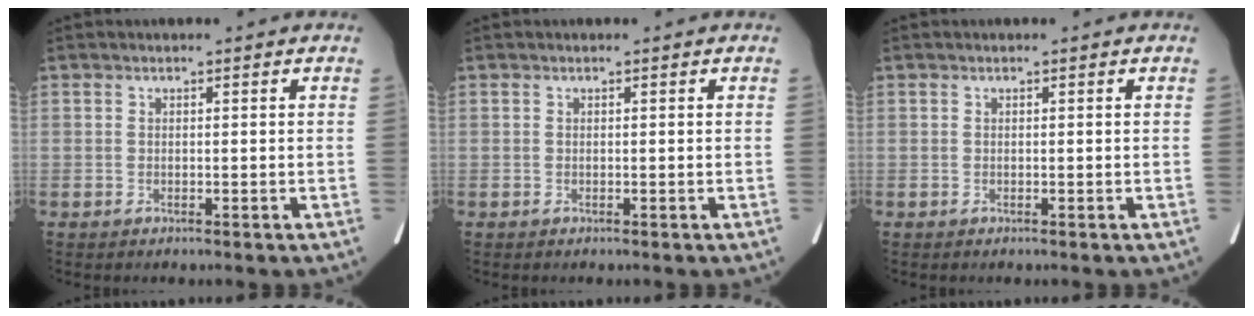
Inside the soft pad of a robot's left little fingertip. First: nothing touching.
{"total": 0.0}
{"total": 0.0}